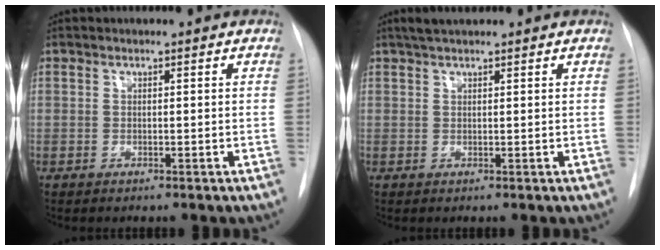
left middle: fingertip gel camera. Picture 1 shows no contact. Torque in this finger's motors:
{"motor_torque": [0.27, -0.26, 0.00, 0.01]}